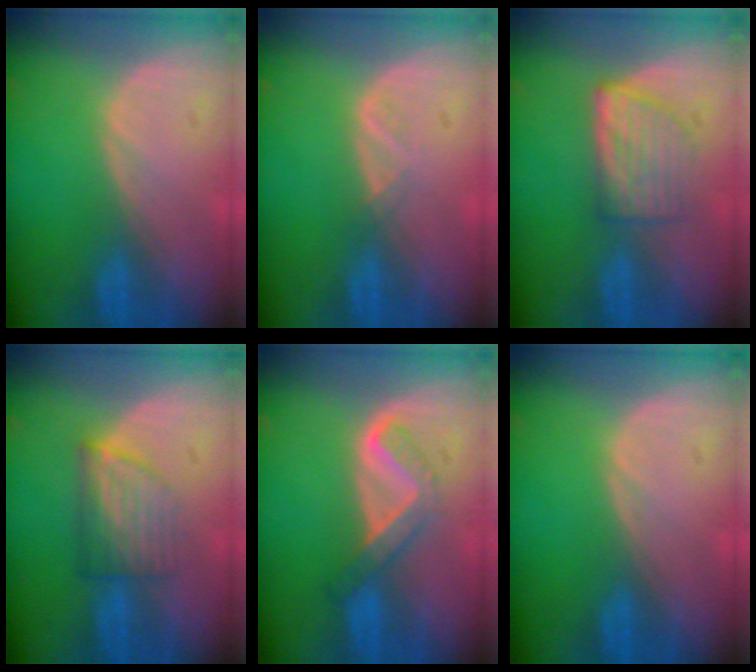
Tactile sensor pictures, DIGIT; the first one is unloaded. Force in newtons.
{"total": 1.3, "press": 1.2, "slide": 0.7}
{"total": 6.1, "press": 5.4, "slide": 2.7}
{"total": 6.1, "press": 5.5, "slide": 2.7}
{"total": 5.4, "press": 4.7, "slide": 2.6}
{"total": 0.0}